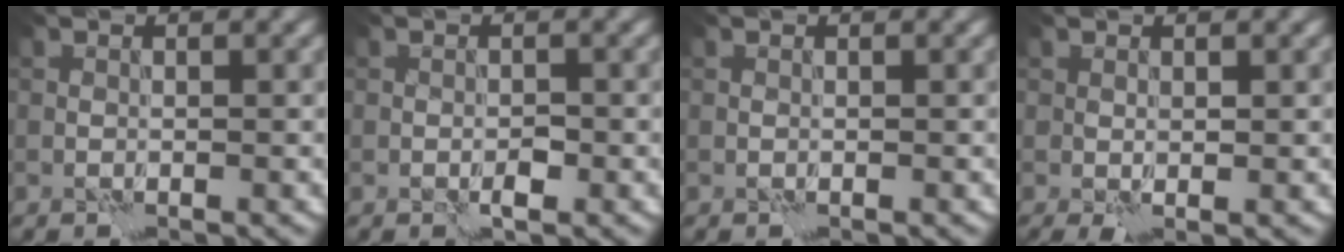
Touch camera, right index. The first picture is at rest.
{"total": 1.2, "force": [-0.6, 0.5, 0.9], "torque": [-0.014, 0.003, -0.011]}
{"total": 0.0}
{"total": 1.4, "force": [-0.1, 0.5, 1.3], "torque": [-0.030, -0.003, -0.001]}